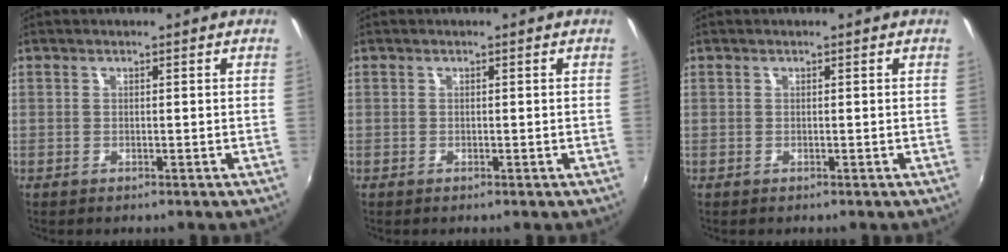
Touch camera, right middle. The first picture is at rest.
{"total": 0.0}
{"total": 0.0}